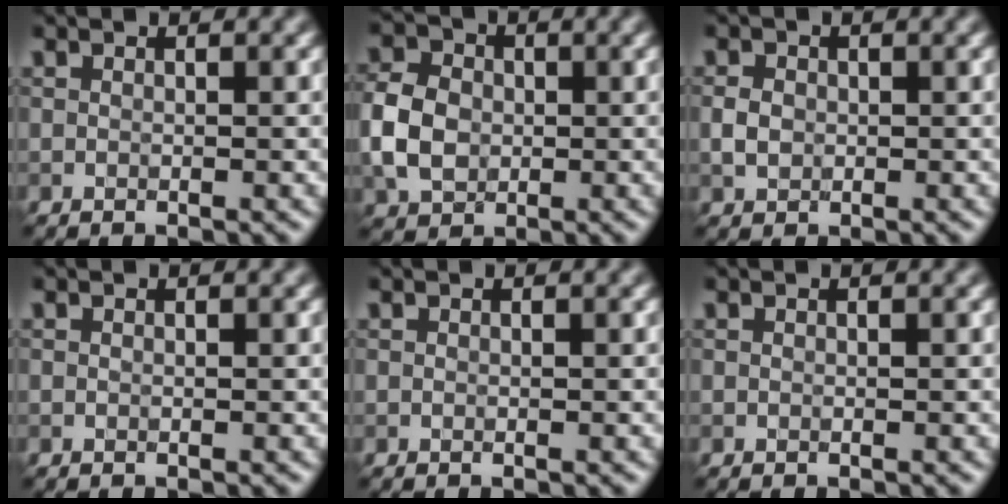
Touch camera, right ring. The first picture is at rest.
{"total": 5.5, "force": [-0.6, 4.4, 3.3], "torque": [-0.076, 0.005, -0.022]}
{"total": 1.7, "force": [-0.1, 1.4, 1.0], "torque": [-0.019, -0.001, -0.006]}
{"total": 0.0}
{"total": 0.0}
{"total": 0.0}